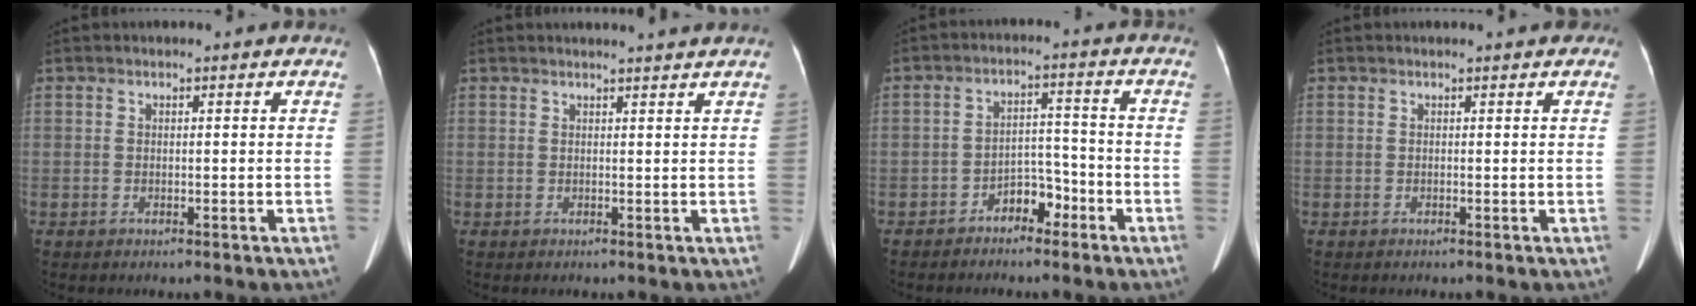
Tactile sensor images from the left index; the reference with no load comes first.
{"total": 3.9, "force": [3.6, -0.7, 1.4], "torque": [-0.017, 0.007, 0.038]}
{"total": 4.5, "force": [-3.0, 2.3, 2.4], "torque": [-0.035, 0.015, -0.050]}
{"total": 2.1, "force": [1.7, 0.6, 1.1], "torque": [-0.012, 0.013, 0.012]}